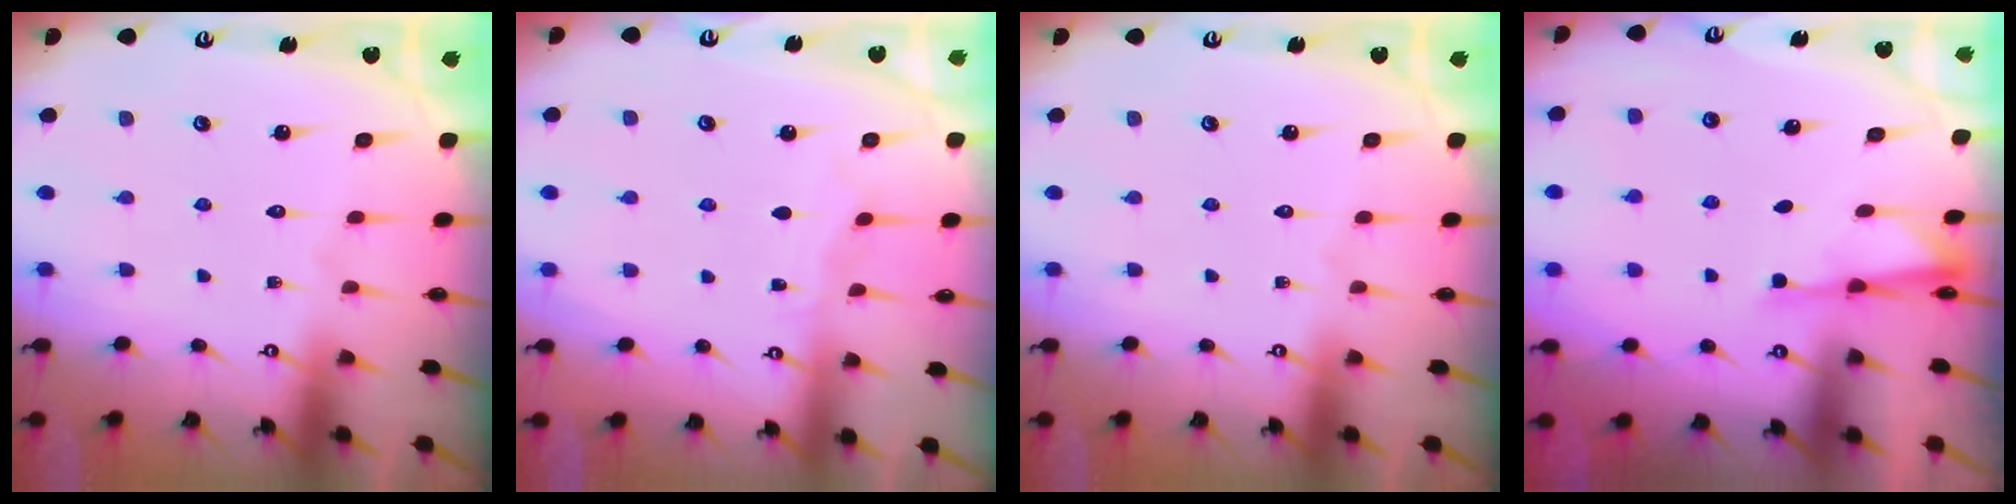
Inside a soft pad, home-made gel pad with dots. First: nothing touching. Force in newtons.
{"total": 2.7, "press": 2.7, "slide": 0.4}
{"total": 0.0}
{"total": 2.1, "press": 2.1, "slide": 0.3}